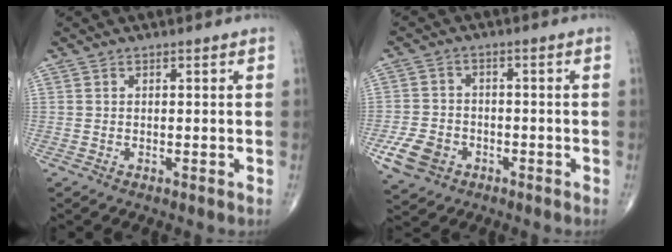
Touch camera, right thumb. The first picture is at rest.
{"total": 7.0, "force": [-3.1, 5.4, 3.3], "torque": [-0.059, 0.013, -0.052]}